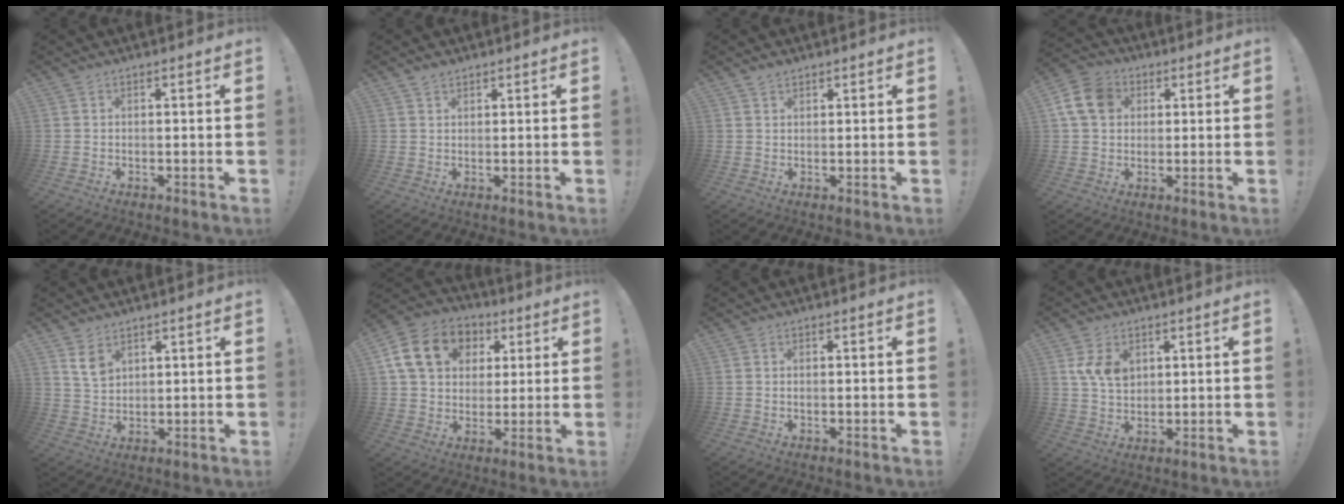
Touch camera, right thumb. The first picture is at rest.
{"total": 1.9, "force": [1.6, 0.9, 0.6], "torque": [-0.006, -0.008, 0.029]}
{"total": 1.9, "force": [1.5, 0.9, 0.6], "torque": [-0.007, -0.007, 0.028]}
{"total": 11.5, "force": [3.3, 9.1, 6.2], "torque": [-0.102, 0.002, 0.069]}
{"total": 6.0, "force": [3.5, 4.0, 2.8], "torque": [-0.035, -0.018, 0.065]}
{"total": 18.0, "force": [6.1, 13.9, 9.5], "torque": [-0.139, -0.007, 0.127]}
{"total": 0.6, "force": [0.0, 0.4, 0.5], "torque": [-0.013, 0.003, 0.000]}
{"total": 8.2, "force": [3.4, 5.8, 4.6], "torque": [-0.068, -0.011, 0.067]}